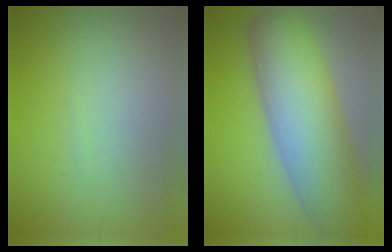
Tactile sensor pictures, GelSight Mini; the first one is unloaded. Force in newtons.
{"total": 9.6, "press": 9.6, "slide": 0.4}